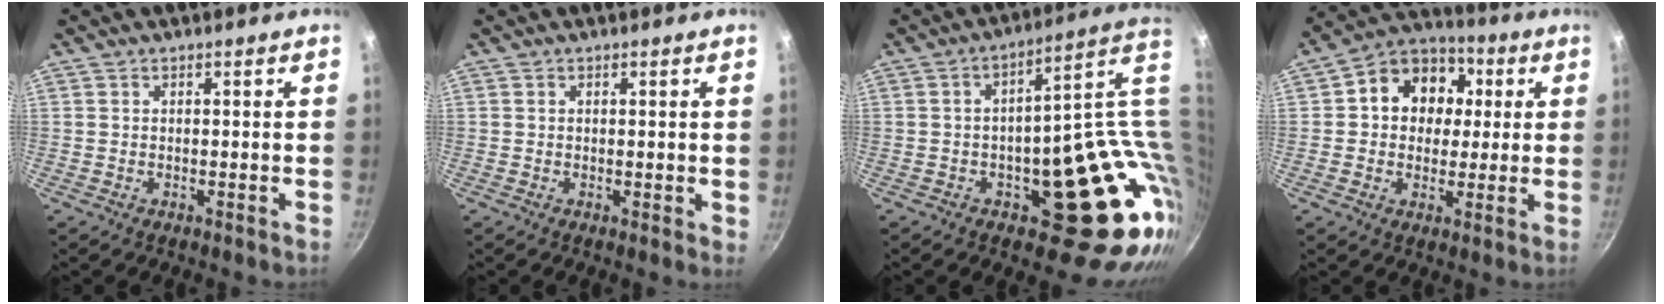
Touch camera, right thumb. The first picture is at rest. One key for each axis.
{"total": 0.7, "fx": 0.2, "fy": 0.3, "fz": 0.6, "tx": -0.006, "ty": -0.002, "tz": 0.000}
{"total": 22.7, "fx": 3.9, "fy": 12.7, "fz": 18.3, "tx": -0.158, "ty": -0.007, "tz": 0.085}
{"total": 12.7, "fx": 2.2, "fy": 10.6, "fz": 6.6, "tx": -0.068, "ty": 0.019, "tz": 0.015}